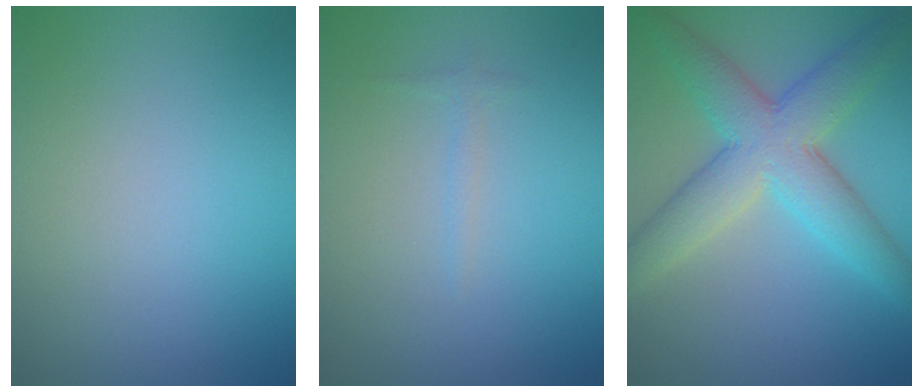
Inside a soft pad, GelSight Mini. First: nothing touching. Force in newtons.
{"total": 0.7, "press": 0.7, "slide": 0.1}
{"total": 7.4, "press": 7.3, "slide": 0.5}